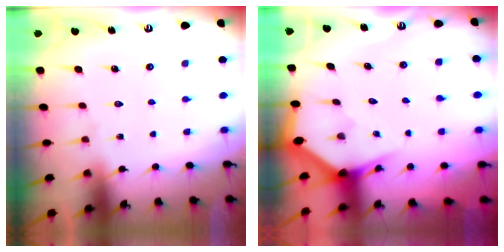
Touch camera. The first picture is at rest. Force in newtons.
{"total": 2.8, "press": 2.8, "slide": 0.2}